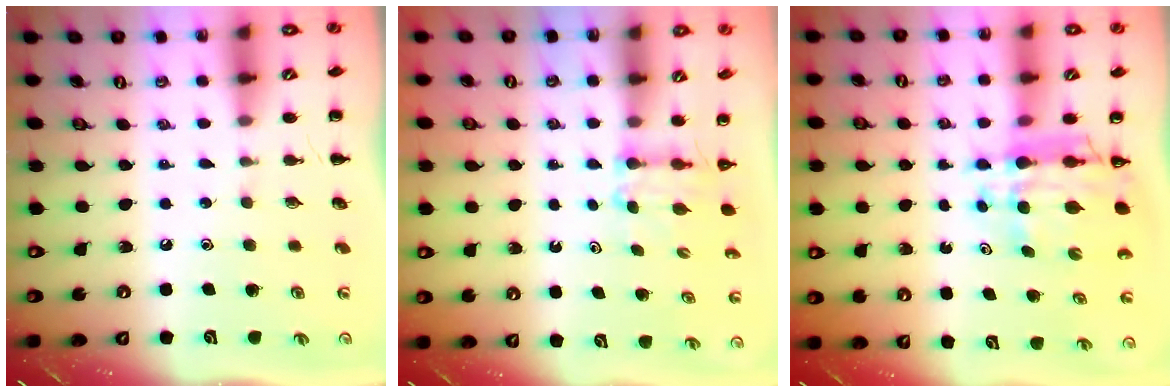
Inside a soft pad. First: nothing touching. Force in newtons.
{"total": 2.7, "press": 2.5, "slide": 1.1}
{"total": 9.1, "press": 8.5, "slide": 3.3}